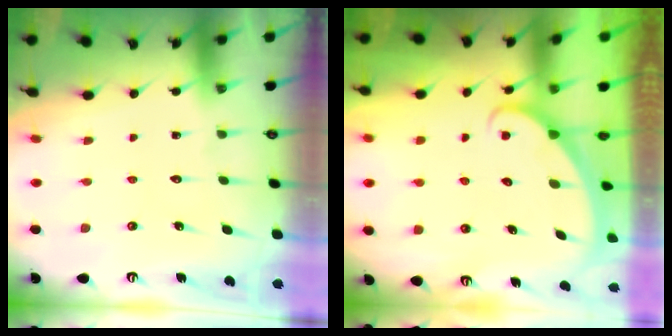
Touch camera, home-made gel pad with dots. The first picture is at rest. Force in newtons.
{"total": 1.8, "press": 1.8, "slide": 0.1}